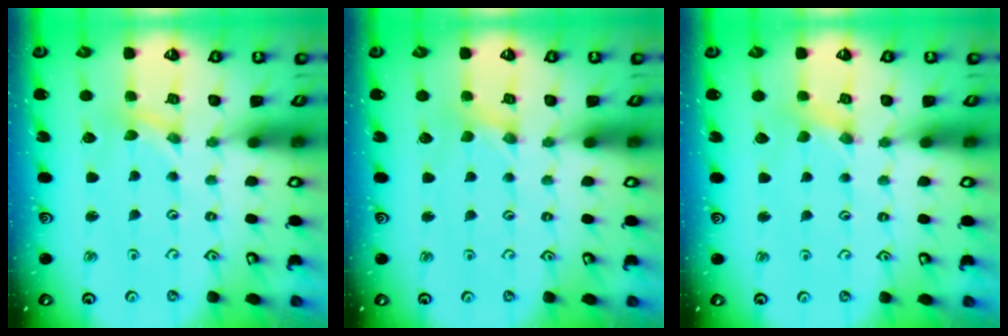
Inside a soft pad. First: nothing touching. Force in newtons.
{"total": 0.0}
{"total": 1.6, "press": 1.5, "slide": 0.3}